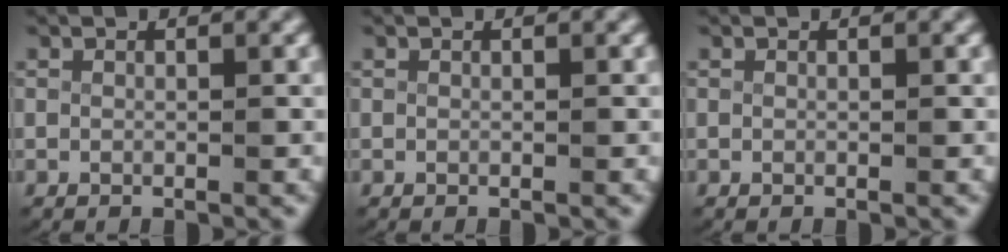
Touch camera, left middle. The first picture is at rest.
{"total": 0.0}
{"total": 0.0}